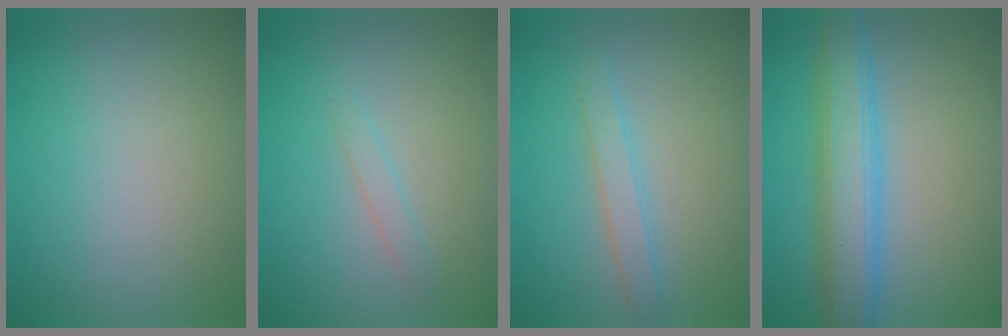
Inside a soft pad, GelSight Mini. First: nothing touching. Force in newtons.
{"total": 1.0, "press": 1.0, "slide": 0.1}
{"total": 1.9, "press": 1.9, "slide": 0.1}
{"total": 5.4, "press": 5.4, "slide": 0.1}